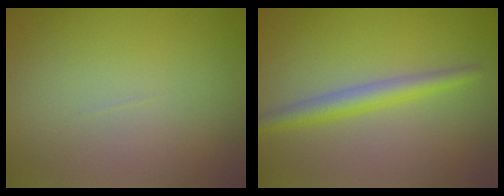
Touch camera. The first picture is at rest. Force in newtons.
{"total": 2.7, "press": 2.7, "slide": 0.1}